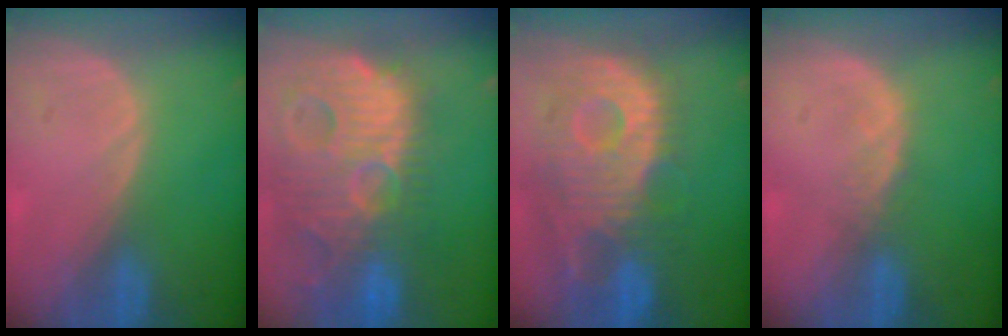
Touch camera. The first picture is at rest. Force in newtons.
{"total": 14.8, "press": 12.8, "slide": 7.5}
{"total": 12.2, "press": 10.8, "slide": 5.6}
{"total": 1.4, "press": 1.4, "slide": 0.2}